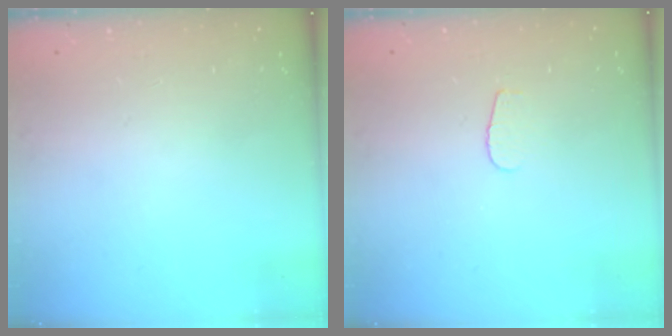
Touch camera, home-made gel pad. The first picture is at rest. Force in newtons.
{"total": 3.3, "press": 3.3, "slide": 0.4}